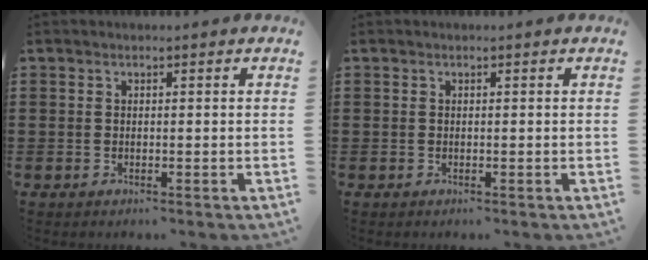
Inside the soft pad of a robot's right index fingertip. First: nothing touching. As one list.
[{"total": 0.0}]